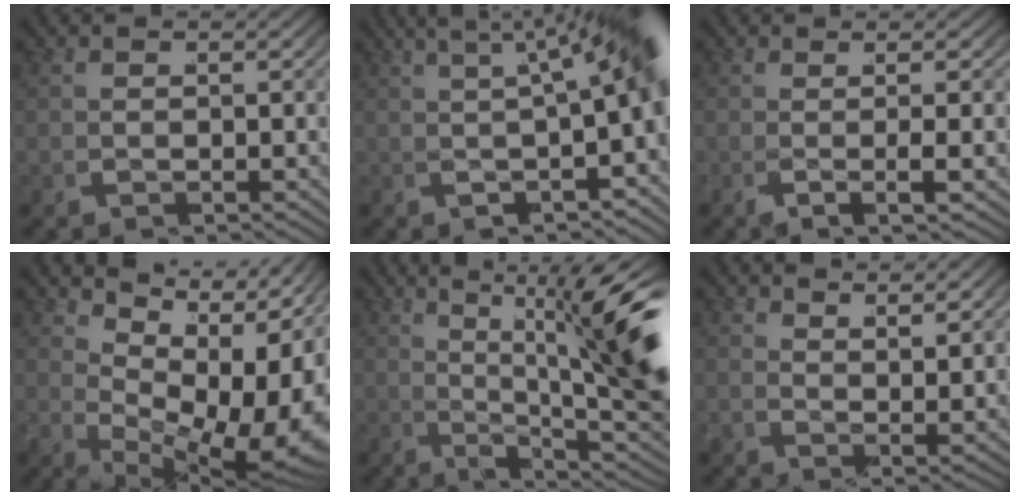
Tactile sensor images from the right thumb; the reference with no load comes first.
{"total": 9.0, "force": [1.7, 4.5, 7.6], "torque": [-0.087, 0.014, 0.015]}
{"total": 3.6, "force": [0.5, 0.3, 3.5], "torque": [-0.058, 0.005, -0.004]}
{"total": 13.8, "force": [0.8, 8.1, 11.1], "torque": [-0.175, -0.020, 0.020]}
{"total": 10.2, "force": [0.5, 4.5, 9.1], "torque": [-0.117, -0.008, 0.000]}
{"total": 2.9, "force": [2.6, -0.2, 1.2], "torque": [-0.015, 0.001, 0.040]}